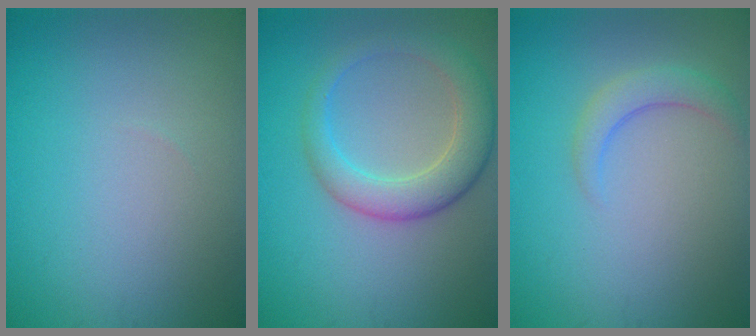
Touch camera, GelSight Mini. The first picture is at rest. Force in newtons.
{"total": 4.8, "press": 4.8, "slide": 0.3}
{"total": 2.2, "press": 2.2, "slide": 0.3}